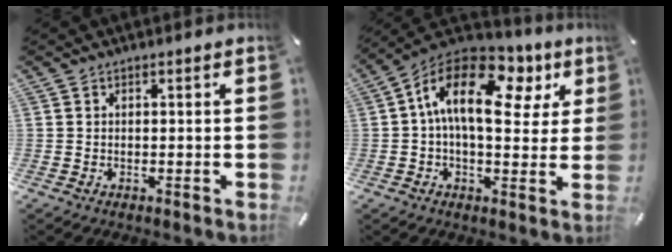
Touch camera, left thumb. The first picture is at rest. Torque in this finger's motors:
{"motor_torque": [0.37, 1.27, 1.56, -1.21, 0.56]}